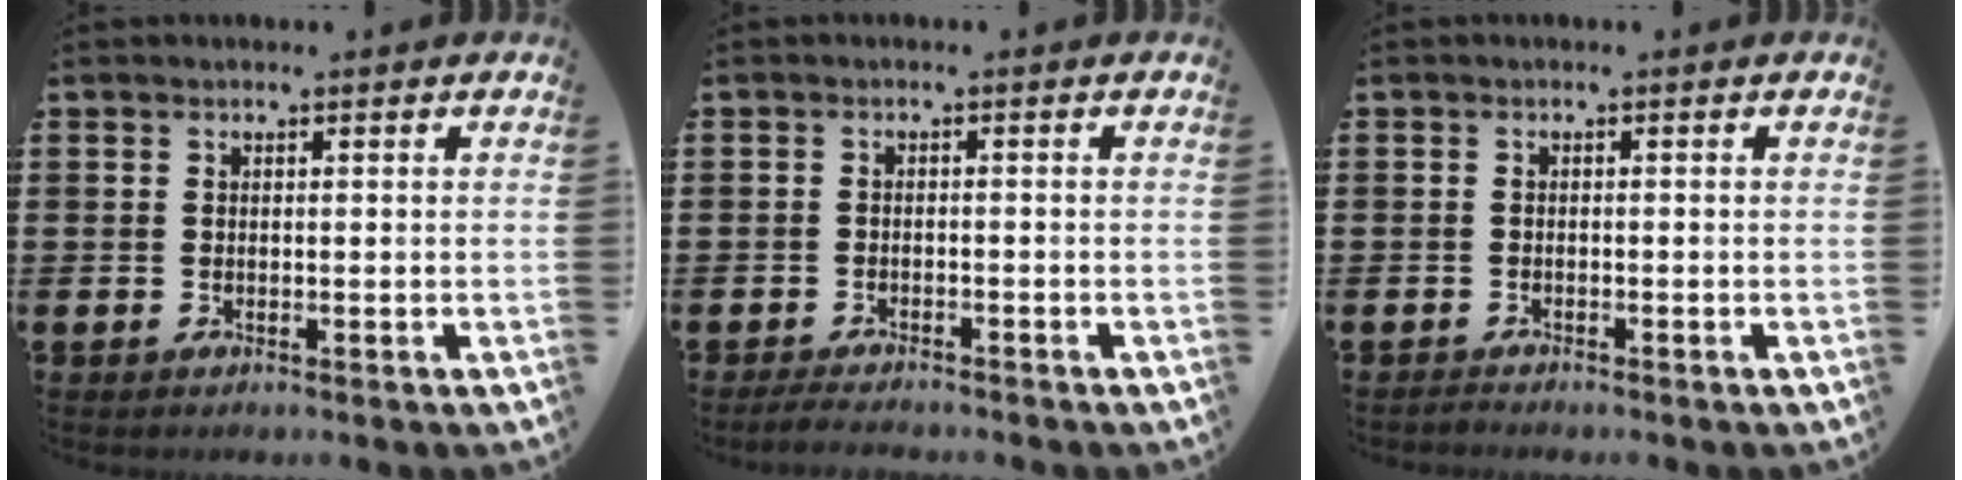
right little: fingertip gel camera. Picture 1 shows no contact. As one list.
[{"total": 1.6, "force": [-1.6, 0.1, 0.4], "torque": [-0.009, 0.004, -0.032]}, {"total": 0.7, "force": [-0.7, 0.0, 0.0], "torque": [-0.002, -0.002, -0.014]}]